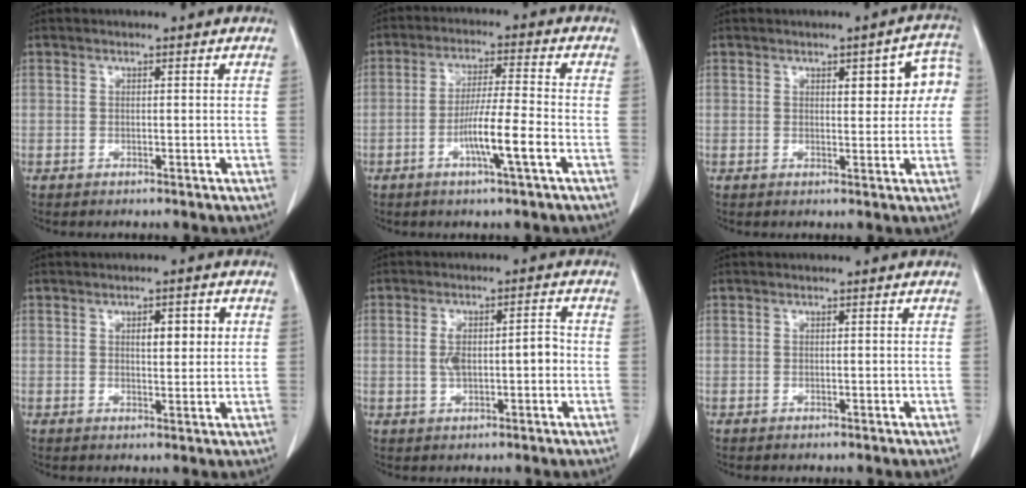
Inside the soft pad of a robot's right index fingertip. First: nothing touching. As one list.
[{"total": 8.0, "force": [-3.0, -0.4, 7.4], "torque": [-0.133, -0.004, -0.056]}, {"total": 6.4, "force": [1.6, 2.3, 5.7], "torque": [-0.059, 0.022, 0.016]}, {"total": 4.0, "force": [1.2, 1.3, 3.6], "torque": [-0.057, 0.002, 0.017]}, {"total": 6.1, "force": [-0.3, 2.2, 5.6], "torque": [-0.103, 0.019, -0.003]}, {"total": 0.0}]